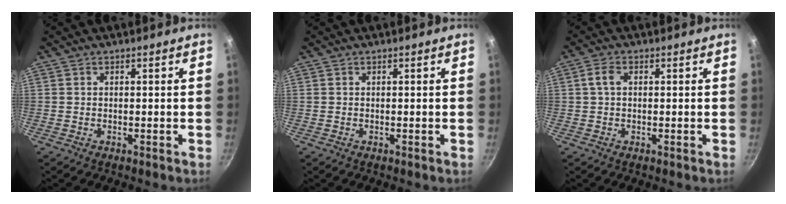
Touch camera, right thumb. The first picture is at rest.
{"total": 0.0}
{"total": 2.6, "force": [0.5, 1.6, 2.0], "torque": [-0.038, 0.007, 0.008]}